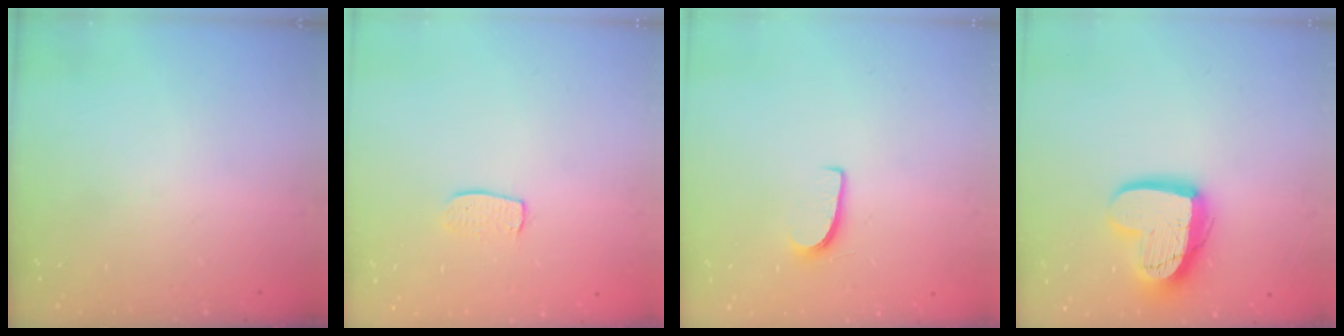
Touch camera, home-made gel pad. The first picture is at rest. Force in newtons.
{"total": 6.6, "press": 6.6, "slide": 0.2}
{"total": 5.9, "press": 5.9, "slide": 0.4}
{"total": 16.3, "press": 16.3, "slide": 1.3}